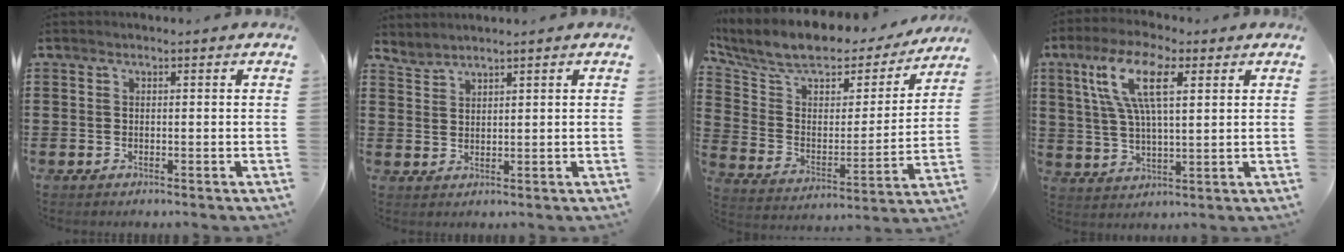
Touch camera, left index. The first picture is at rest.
{"total": 1.7, "force": [1.7, -0.1, -0.1], "torque": [-0.002, -0.002, 0.035]}
{"total": 9.1, "force": [7.6, 3.2, 4.0], "torque": [-0.108, -0.054, 0.130]}
{"total": 10.8, "force": [4.6, 3.9, 8.9], "torque": [-0.184, 0.015, 0.082]}